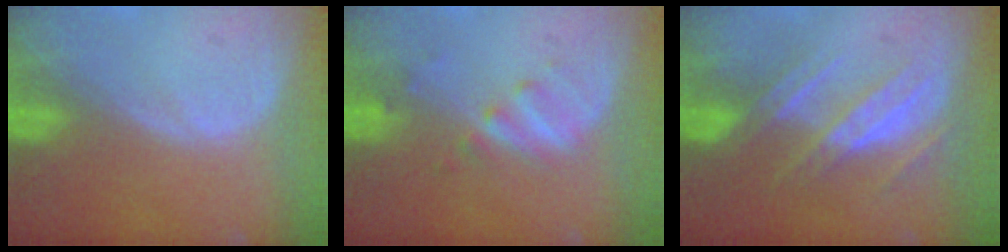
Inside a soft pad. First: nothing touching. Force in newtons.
{"total": 2.7, "press": 2.7, "slide": 0.5}
{"total": 7.3, "press": 6.5, "slide": 3.3}